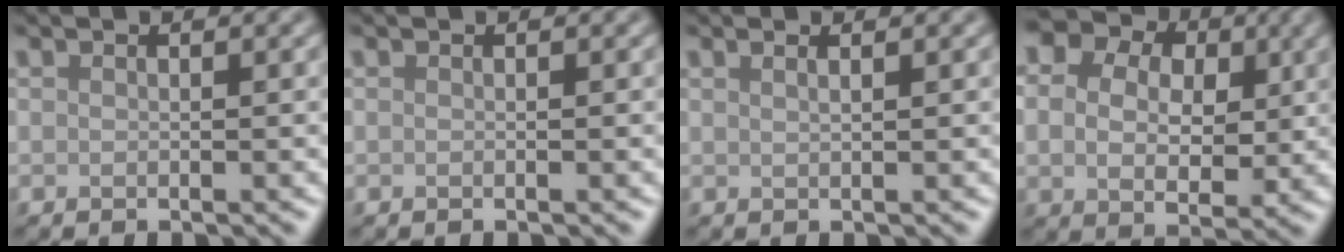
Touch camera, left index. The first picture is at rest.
{"total": 0.0}
{"total": 1.2, "force": [0.8, 0.4, 0.8], "torque": [-0.004, -0.002, 0.005]}
{"total": 13.9, "force": [4.9, 10.7, 7.3], "torque": [-0.132, 0.030, 0.078]}